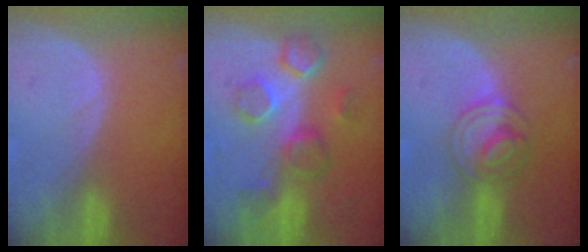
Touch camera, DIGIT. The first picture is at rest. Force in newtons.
{"total": 8.5, "press": 7.8, "slide": 3.5}
{"total": 6.2, "press": 5.4, "slide": 3.1}